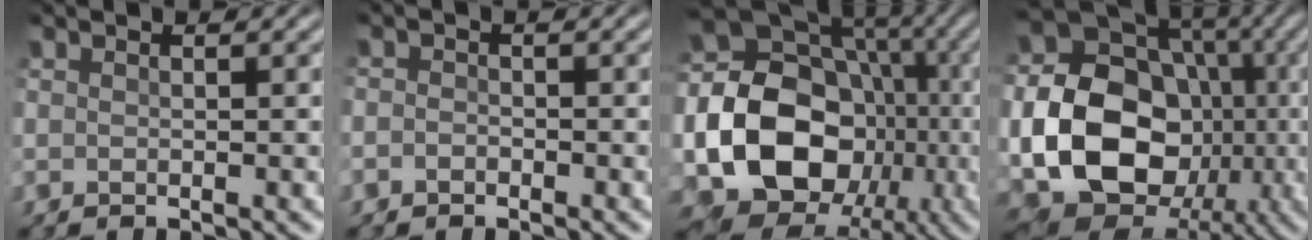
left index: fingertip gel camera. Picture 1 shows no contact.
{"total": 0.8, "force": [-0.6, 0.5, 0.2], "torque": [0.001, 0.006, -0.016]}
{"total": 21.6, "force": [-3.5, 18.3, 10.9], "torque": [-0.205, -0.008, -0.073]}
{"total": 20.2, "force": [-3.2, 17.0, 10.5], "torque": [-0.208, -0.012, -0.075]}